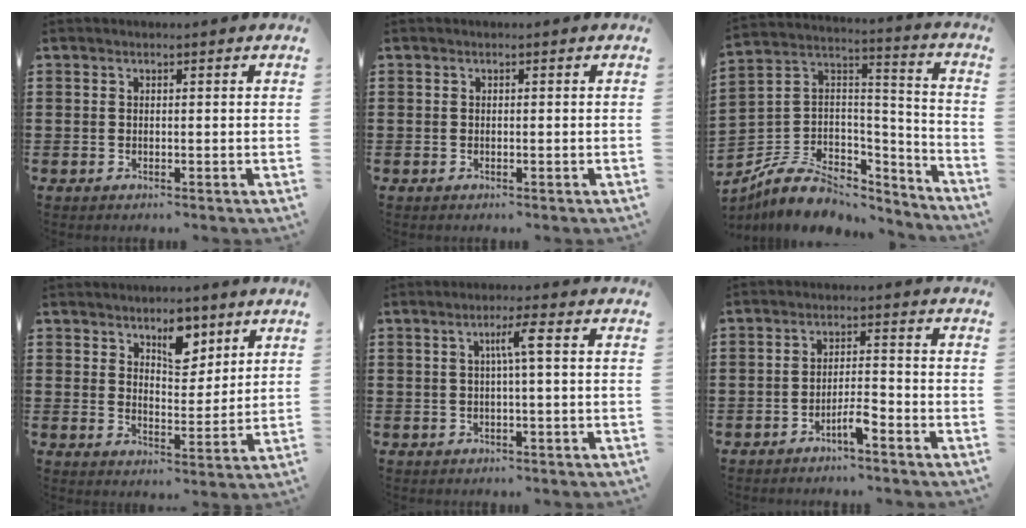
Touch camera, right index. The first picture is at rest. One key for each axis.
{"total": 0.0}
{"total": 9.4, "fx": -6.0, "fy": 5.9, "fz": 4.3, "tx": -0.091, "ty": 0.023, "tz": -0.108}
{"total": 6.4, "fx": 4.3, "fy": 3.2, "fz": 3.4, "tx": -0.048, "ty": -0.006, "tz": 0.072}
{"total": 3.7, "fx": 0.5, "fy": -0.1, "fz": 3.7, "tx": -0.070, "ty": 0.002, "tz": 0.004}
{"total": 3.8, "fx": -2.7, "fy": 0.4, "fz": 2.6, "tx": -0.060, "ty": 0.000, "tz": -0.055}